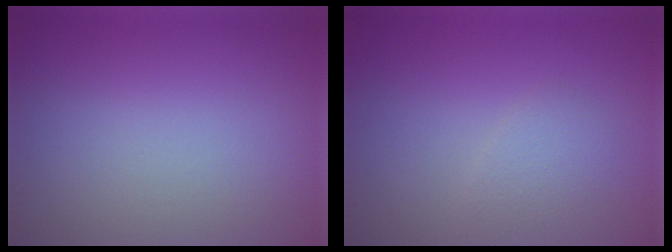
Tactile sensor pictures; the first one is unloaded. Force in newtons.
{"total": 1.5, "press": 1.4, "slide": 0.1}